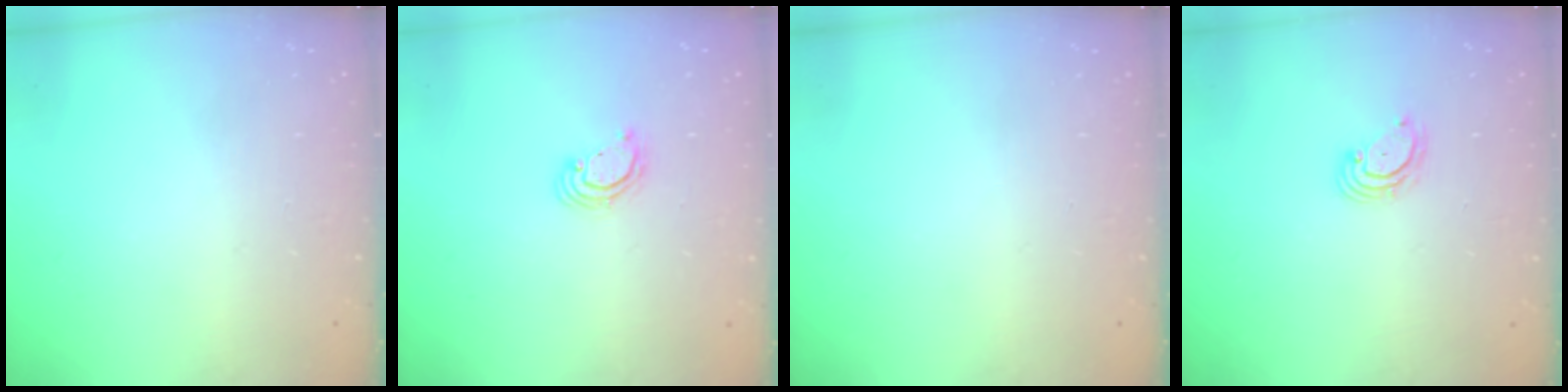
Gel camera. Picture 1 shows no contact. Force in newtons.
{"total": 2.6, "press": 2.6, "slide": 0.1}
{"total": 0.0}
{"total": 3.2, "press": 3.2, "slide": 0.4}